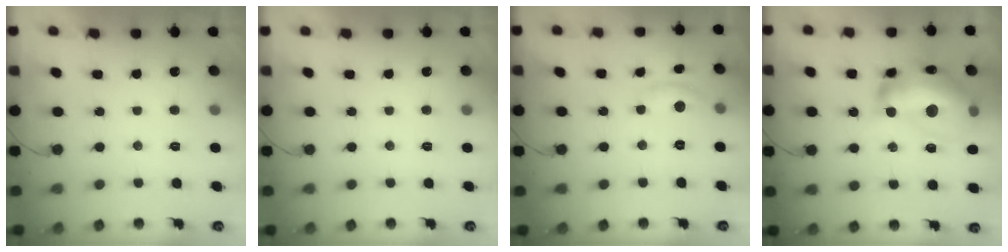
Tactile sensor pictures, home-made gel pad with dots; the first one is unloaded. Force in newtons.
{"total": 0.0}
{"total": 6.2, "press": 6.2, "slide": 0.3}
{"total": 21.5, "press": 21.4, "slide": 1.5}